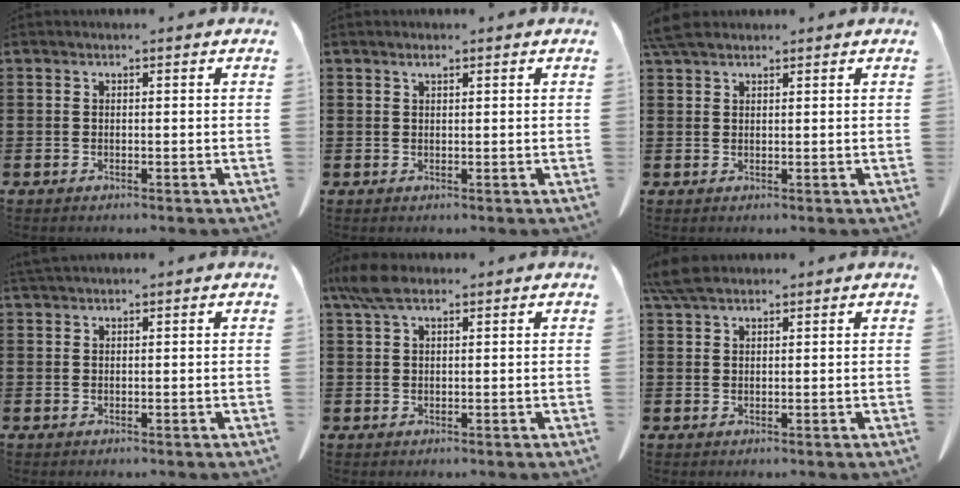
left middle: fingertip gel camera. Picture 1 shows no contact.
{"total": 1.0, "force": [0.6, 0.2, 0.8], "torque": [-0.016, 0.000, 0.012]}
{"total": 3.5, "force": [2.8, 1.1, 1.8], "torque": [-0.045, 0.001, 0.056]}
{"total": 1.2, "force": [1.1, 0.1, 0.4], "torque": [-0.012, -0.003, 0.022]}
{"total": 4.6, "force": [2.7, 1.6, 3.3], "torque": [-0.079, 0.002, 0.051]}
{"total": 4.3, "force": [3.4, 1.3, 2.4], "torque": [-0.057, 0.001, 0.066]}